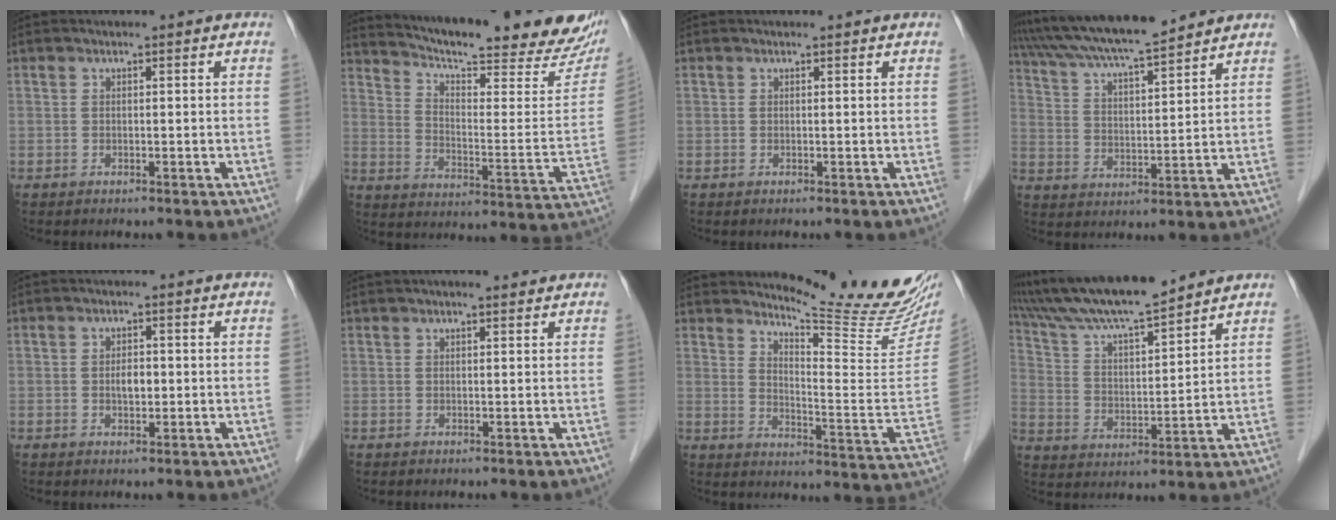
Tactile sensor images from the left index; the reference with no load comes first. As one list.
[{"total": 27.6, "force": [24.4, 3.5, 12.5], "torque": [-0.194, -0.075, 0.309]}, {"total": 0.6, "force": [0.6, 0.1, 0.0], "torque": [-0.004, 0.004, 0.006]}, {"total": 15.0, "force": [13.4, 0.9, 6.6], "torque": [-0.123, 0.020, 0.229]}, {"total": 2.2, "force": [0.0, 1.2, 1.9], "torque": [-0.033, 0.001, -0.001]}, {"total": 3.5, "force": [2.9, 0.5, 1.9], "torque": [-0.024, 0.025, 0.042]}, {"total": 16.9, "force": [15.9, -0.1, 5.7], "torque": [-0.090, -0.108, 0.203]}, {"total": 15.0, "force": [13.4, 0.6, 6.6], "torque": [-0.127, 0.014, 0.239]}]